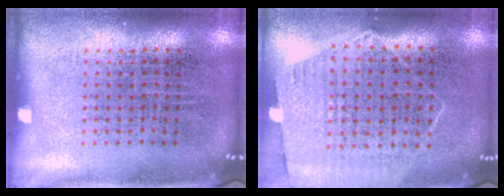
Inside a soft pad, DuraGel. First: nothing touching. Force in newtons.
{"total": 1.1, "press": 1.0, "slide": 0.4}